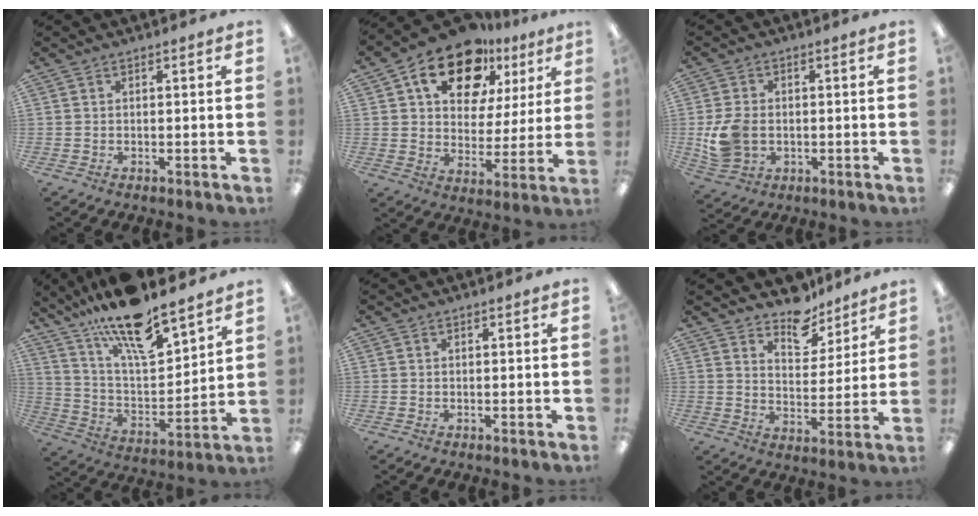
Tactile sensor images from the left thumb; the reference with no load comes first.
{"total": 16.6, "force": [10.5, 9.7, 8.5], "torque": [-0.142, -0.049, 0.187]}
{"total": 8.6, "force": [-1.1, 6.6, 5.3], "torque": [-0.114, 0.008, -0.017]}
{"total": 17.3, "force": [14.4, 4.1, 8.7], "torque": [-0.160, -0.095, 0.248]}
{"total": 0.0}
{"total": 9.4, "force": [8.1, 4.3, 2.0], "torque": [-0.017, -0.062, 0.149]}